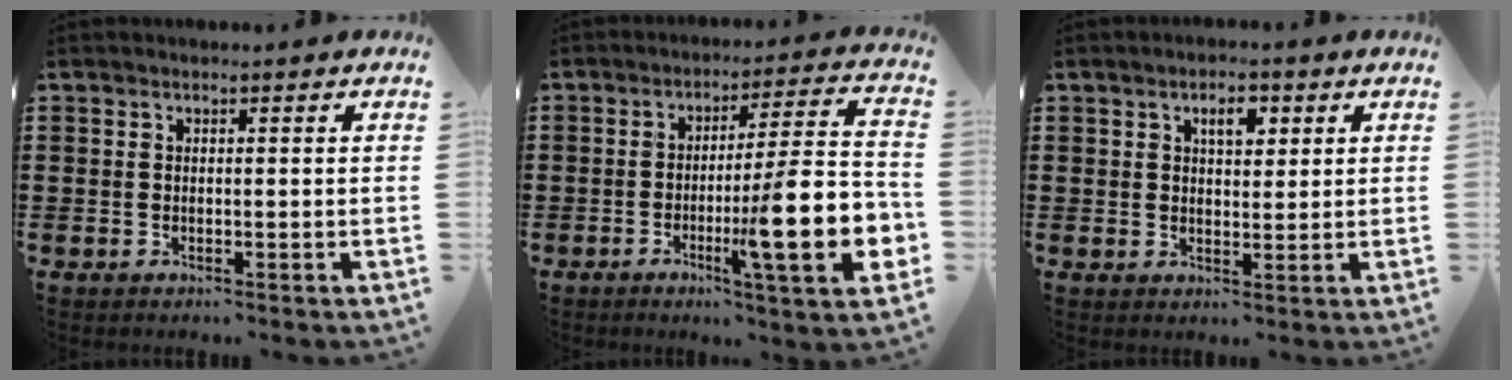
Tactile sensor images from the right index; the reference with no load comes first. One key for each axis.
{"total": 15.3, "fx": -3.9, "fy": 2.1, "fz": 14.6, "tx": -0.230, "ty": -0.021, "tz": -0.065}
{"total": 3.4, "fx": 1.6, "fy": 1.7, "fz": 2.5, "tx": -0.040, "ty": 0.002, "tz": 0.024}